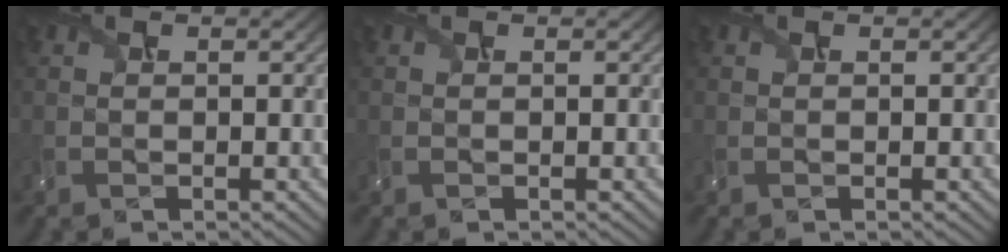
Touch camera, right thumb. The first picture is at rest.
{"total": 0.0}
{"total": 0.0}